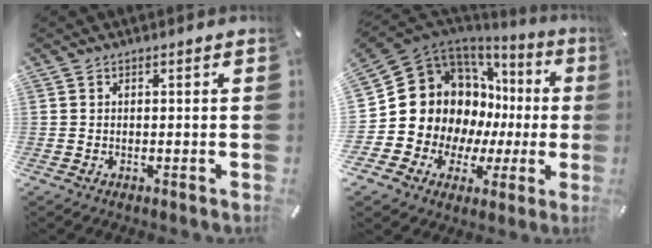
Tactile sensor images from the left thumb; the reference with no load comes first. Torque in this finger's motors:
{"motor_torque": [1.41, 3.60, 1.09, 0.76, 0.17]}